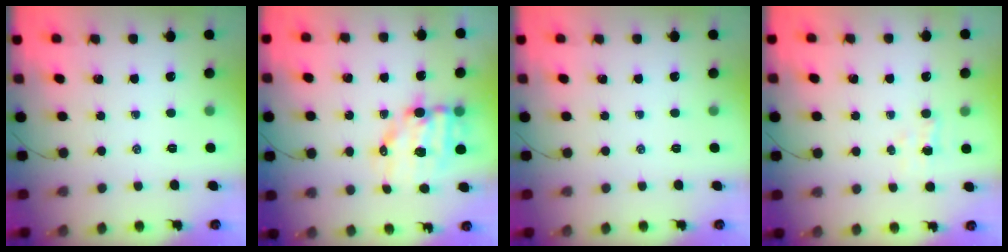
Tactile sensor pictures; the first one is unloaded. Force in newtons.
{"total": 10.1, "press": 9.9, "slide": 2.3}
{"total": 0.0}
{"total": 2.5, "press": 2.3, "slide": 0.8}